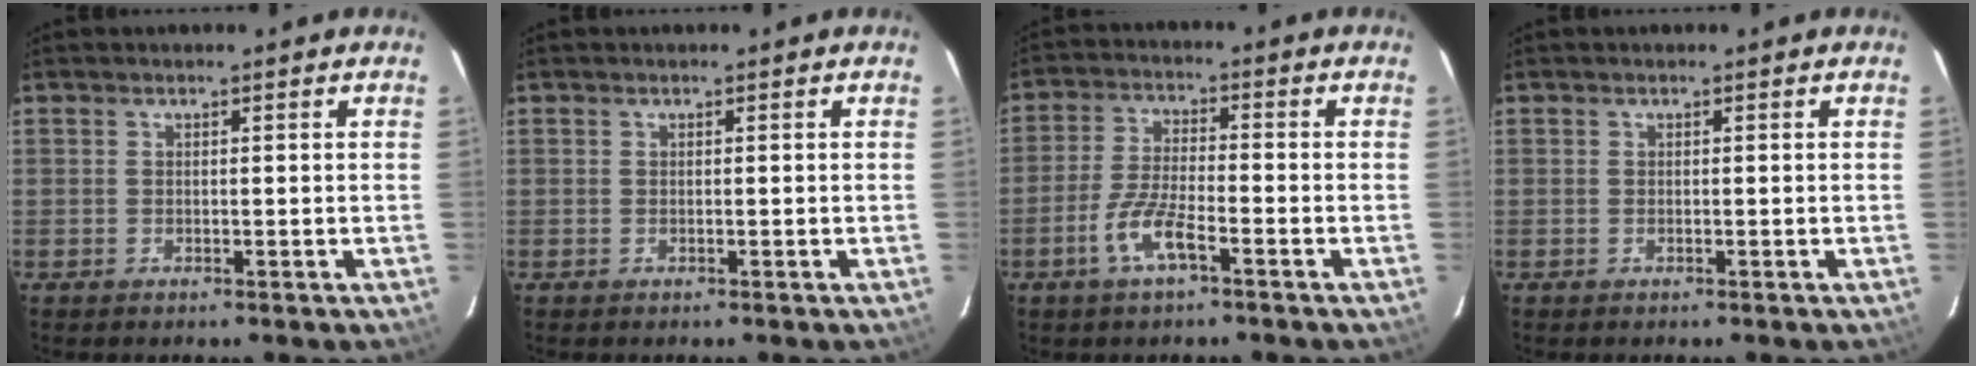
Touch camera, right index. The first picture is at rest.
{"total": 0.0}
{"total": 6.9, "force": [-3.9, 1.5, 5.5], "torque": [-0.122, -0.002, -0.077]}
{"total": 0.0}